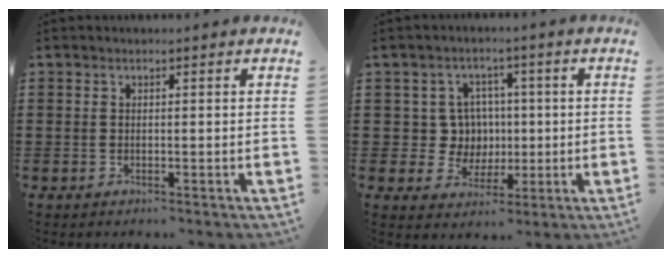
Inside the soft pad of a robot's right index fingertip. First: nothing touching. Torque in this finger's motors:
{"motor_torque": [0.59, 0.08, 0.05, 0.02]}